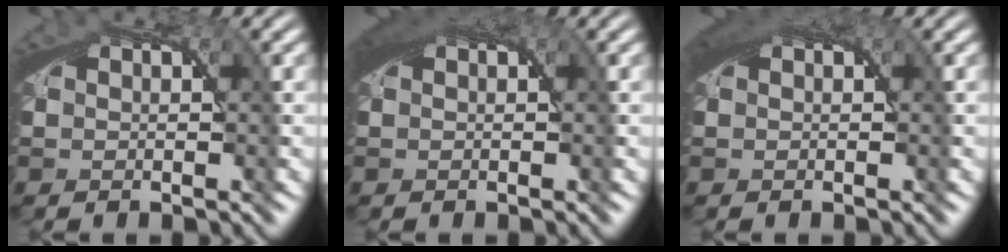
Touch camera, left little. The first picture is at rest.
{"total": 2.5, "force": [0.8, 1.3, 1.9], "torque": [-0.040, -0.002, 0.014]}
{"total": 2.2, "force": [0.8, 1.2, 1.6], "torque": [-0.034, -0.002, 0.013]}